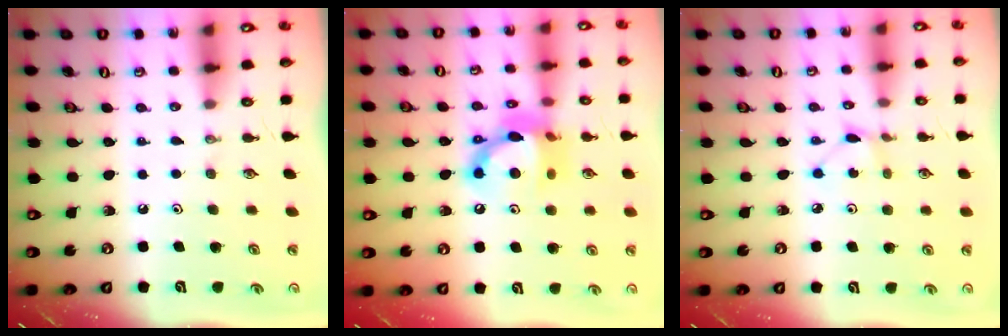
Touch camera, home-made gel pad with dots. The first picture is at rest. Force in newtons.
{"total": 13.8, "press": 13.8, "slide": 0.9}
{"total": 2.2, "press": 2.1, "slide": 0.3}